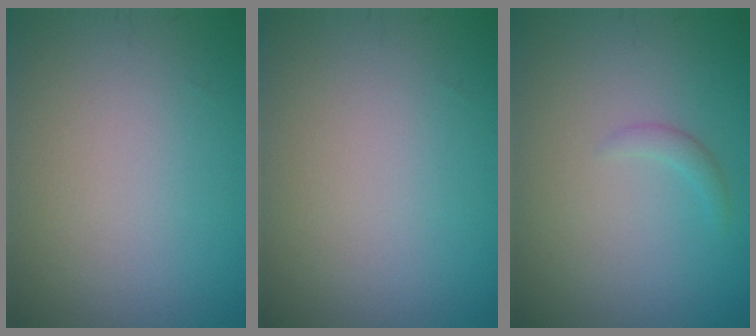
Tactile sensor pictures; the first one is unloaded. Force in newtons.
{"total": 0.0}
{"total": 1.0, "press": 0.9, "slide": 0.2}